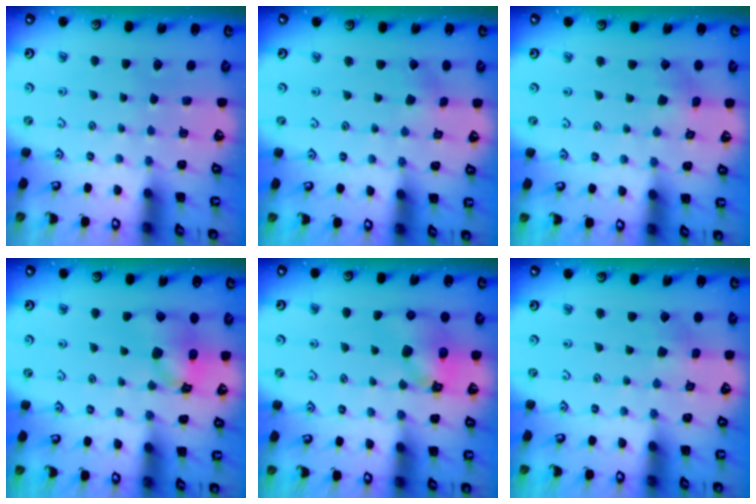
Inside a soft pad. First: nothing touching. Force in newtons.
{"total": 0.6, "press": 0.6, "slide": 0.2}
{"total": 2.8, "press": 2.8, "slide": 0.4}
{"total": 13.3, "press": 13.1, "slide": 1.9}
{"total": 9.9, "press": 9.8, "slide": 1.6}
{"total": 2.8, "press": 2.8, "slide": 0.6}